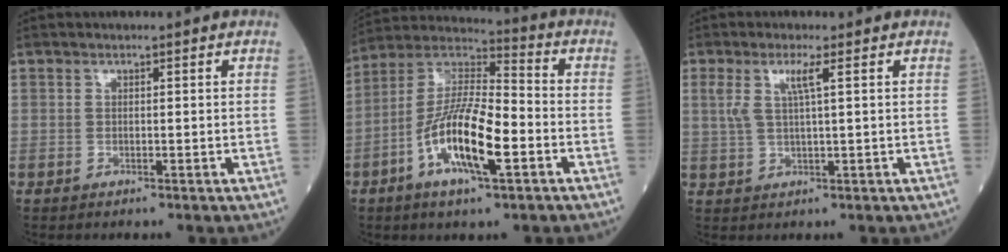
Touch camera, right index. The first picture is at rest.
{"total": 14.6, "force": [-4.9, 3.2, 13.4], "torque": [-0.260, 0.000, -0.091]}
{"total": 3.9, "force": [1.5, 0.1, 3.6], "torque": [-0.078, 0.008, 0.033]}